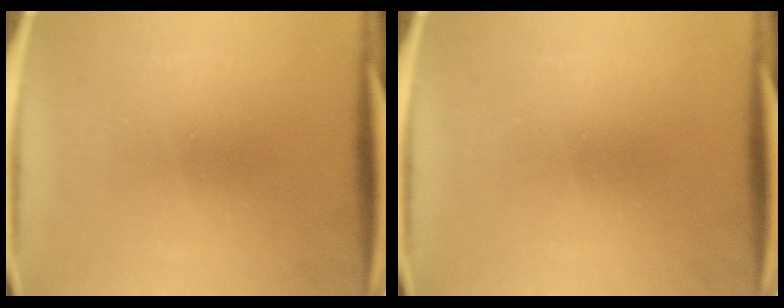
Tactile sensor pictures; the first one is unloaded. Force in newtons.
{"total": 0.0}